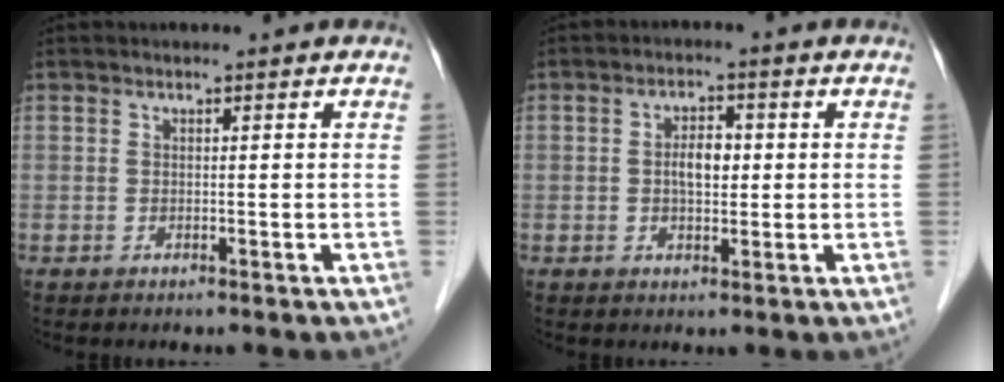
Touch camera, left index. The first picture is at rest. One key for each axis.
{"total": 3.8, "fx": 0.1, "fy": 1.9, "fz": 3.3, "tx": -0.060, "ty": 0.007, "tz": 0.002}